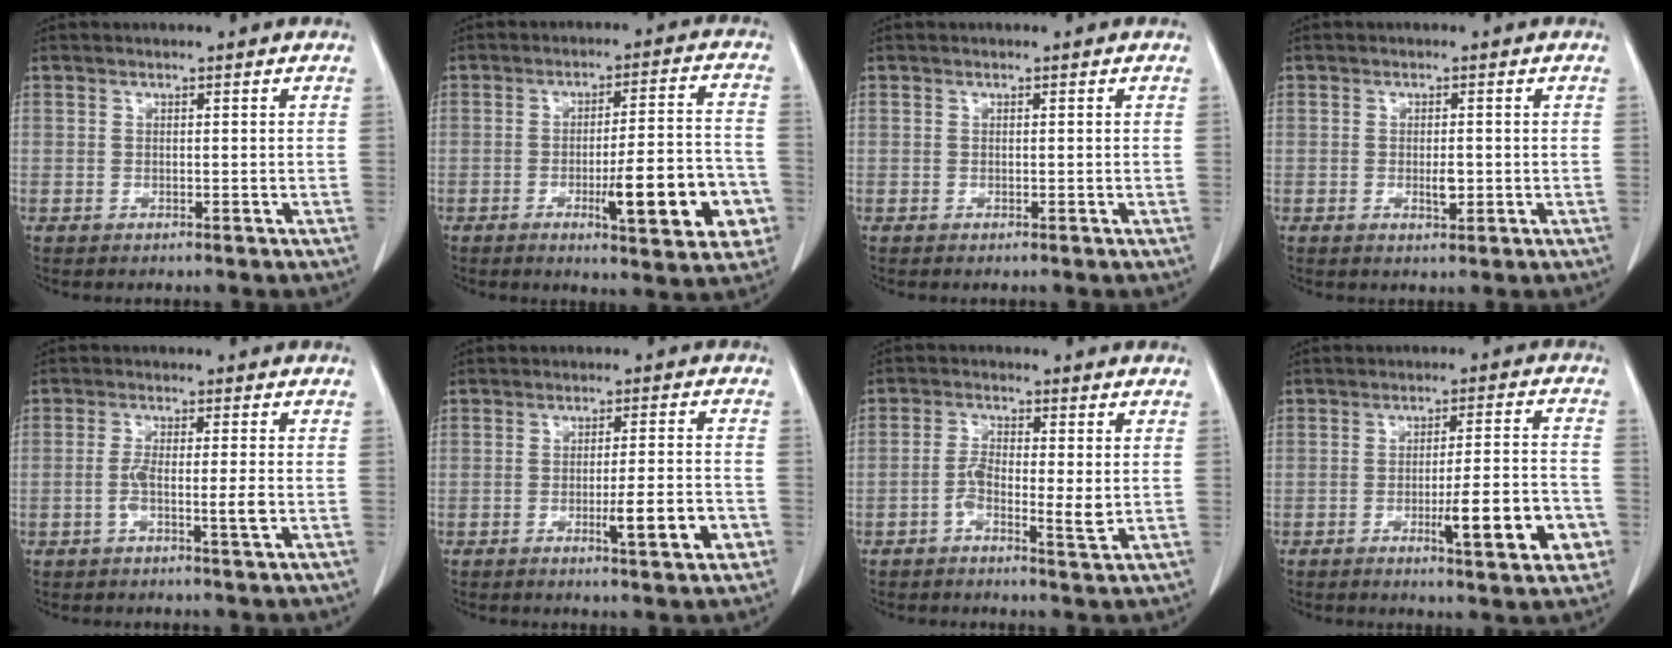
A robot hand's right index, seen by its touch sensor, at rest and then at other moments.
{"total": 13.1, "force": [-4.3, 2.5, 12.1], "torque": [-0.163, 0.008, -0.056]}
{"total": 0.0}
{"total": 2.1, "force": [-0.4, 0.8, 1.9], "torque": [-0.036, -0.001, -0.002]}
{"total": 4.2, "force": [-1.2, 0.0, 4.0], "torque": [-0.079, -0.003, -0.021]}
{"total": 6.6, "force": [-2.5, 0.5, 6.1], "torque": [-0.092, -0.003, -0.032]}
{"total": 5.1, "force": [-0.9, 1.3, 4.8], "torque": [-0.093, 0.000, -0.016]}
{"total": 10.5, "force": [-3.7, 1.4, 9.8], "torque": [-0.138, 0.003, -0.049]}